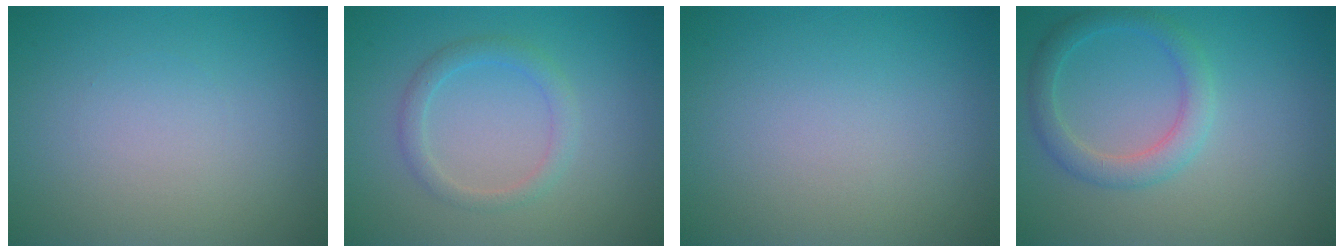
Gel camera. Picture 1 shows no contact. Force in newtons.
{"total": 2.0, "press": 1.9, "slide": 0.1}
{"total": 0.0}
{"total": 2.8, "press": 2.8, "slide": 0.1}